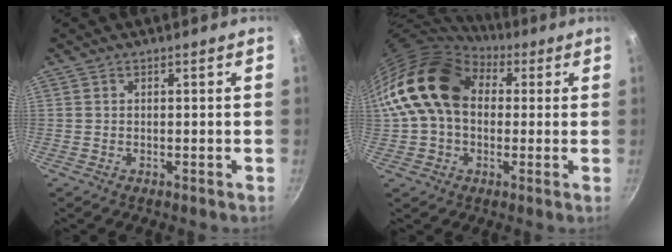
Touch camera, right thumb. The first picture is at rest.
{"total": 17.6, "force": [3.5, 12.8, 11.7], "torque": [-0.188, 0.030, 0.051]}